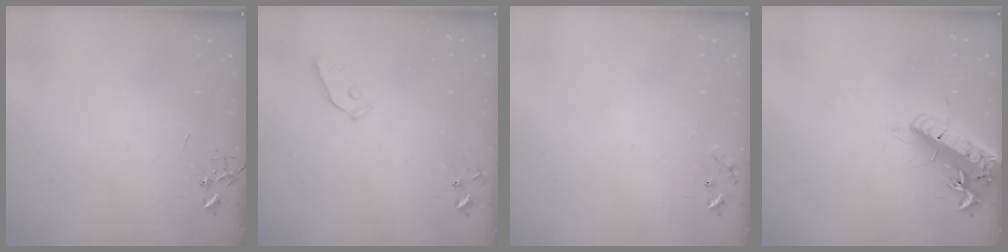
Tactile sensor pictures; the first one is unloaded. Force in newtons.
{"total": 3.8, "press": 3.8, "slide": 0.4}
{"total": 7.2, "press": 7.2, "slide": 0.5}
{"total": 18.1, "press": 17.7, "slide": 3.6}